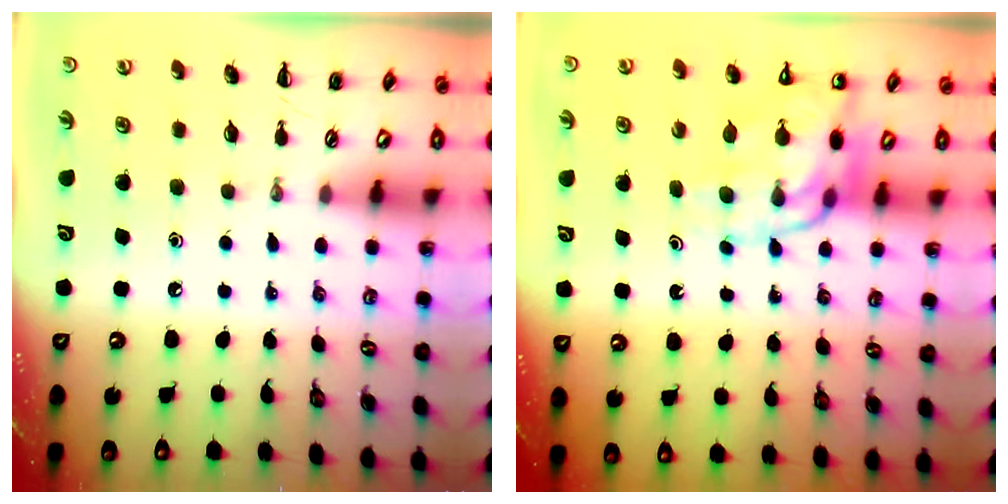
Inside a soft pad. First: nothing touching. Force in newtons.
{"total": 13.3, "press": 13.0, "slide": 3.1}